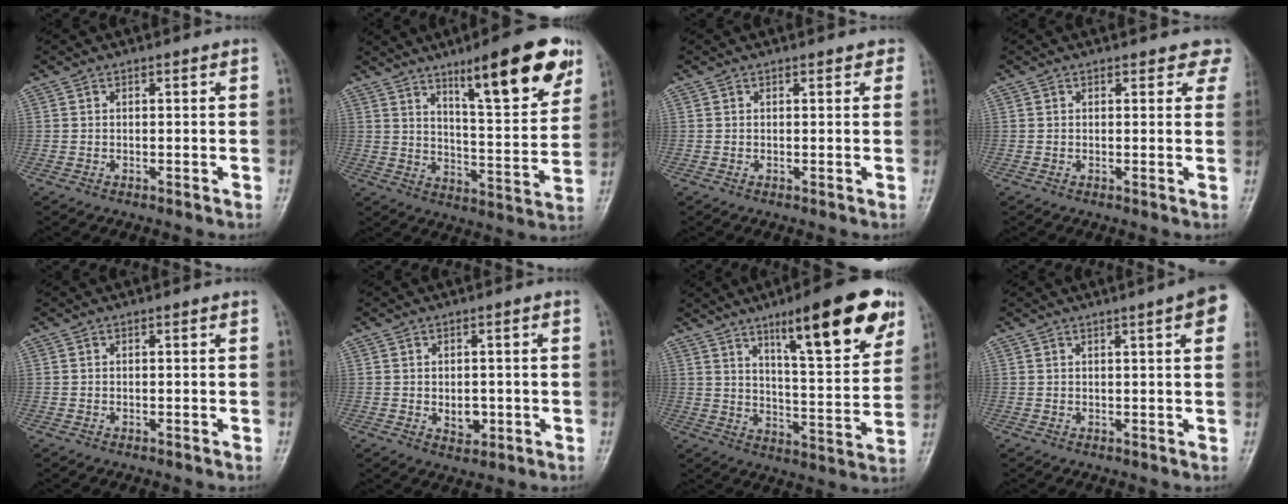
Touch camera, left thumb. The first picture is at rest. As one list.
[{"total": 17.7, "force": [10.5, 4.0, 13.7], "torque": [-0.168, -0.052, 0.162]}, {"total": 1.5, "force": [1.0, 0.8, 0.7], "torque": [0.005, -0.001, 0.005]}, {"total": 3.9, "force": [3.2, 1.9, 1.3], "torque": [0.022, -0.011, 0.020]}, {"total": 0.0}, {"total": 3.8, "force": [-0.5, 2.7, 2.7], "torque": [-0.027, -0.001, -0.002]}, {"total": 19.3, "force": [11.0, 4.5, 15.2], "torque": [-0.187, -0.047, 0.167]}, {"total": 7.0, "force": [3.2, 0.8, 6.2], "torque": [-0.064, 0.004, 0.034]}]